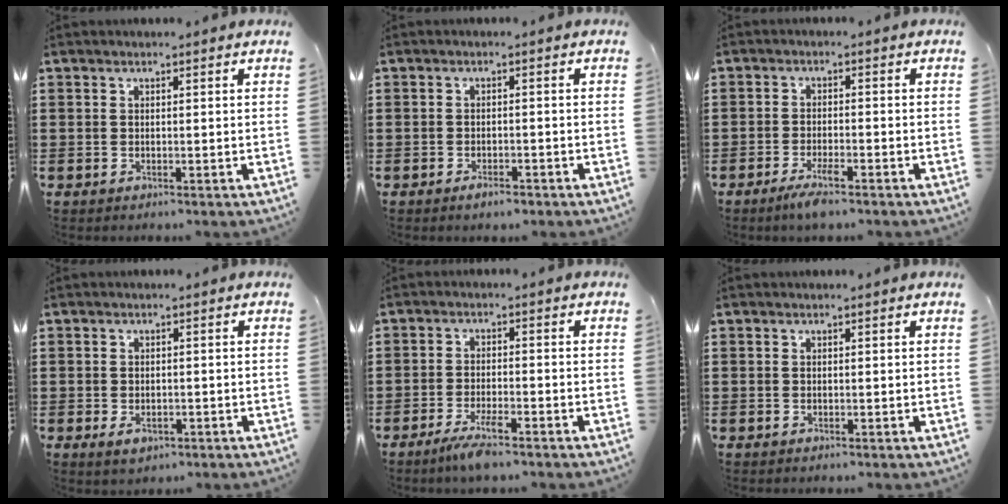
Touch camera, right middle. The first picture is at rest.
{"total": 1.7, "force": [-1.4, 0.5, 0.9], "torque": [-0.019, -0.004, -0.025]}
{"total": 3.3, "force": [-2.4, 0.4, 2.3], "torque": [-0.051, -0.004, -0.046]}
{"total": 1.8, "force": [-0.8, 1.1, 1.1], "torque": [-0.023, -0.001, -0.016]}
{"total": 4.1, "force": [-3.0, 0.4, 2.7], "torque": [-0.065, -0.008, -0.060]}
{"total": 0.0}